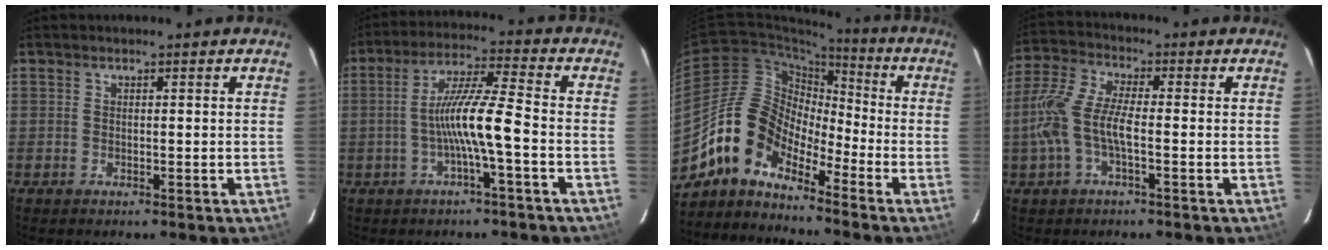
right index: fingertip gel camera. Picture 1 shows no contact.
{"total": 9.0, "force": [-2.7, -0.5, 8.6], "torque": [-0.172, 0.008, -0.048]}
{"total": 10.8, "force": [-7.9, 5.8, 4.5], "torque": [-0.084, 0.031, -0.163]}
{"total": 9.9, "force": [-1.8, 3.2, 9.2], "torque": [-0.209, 0.006, -0.037]}